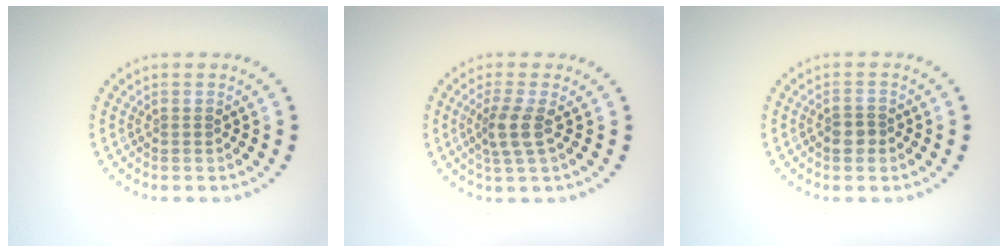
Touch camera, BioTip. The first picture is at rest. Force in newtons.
{"total": 2.6, "press": 2.1, "slide": 1.6}
{"total": 1.6, "press": 1.5, "slide": 0.6}